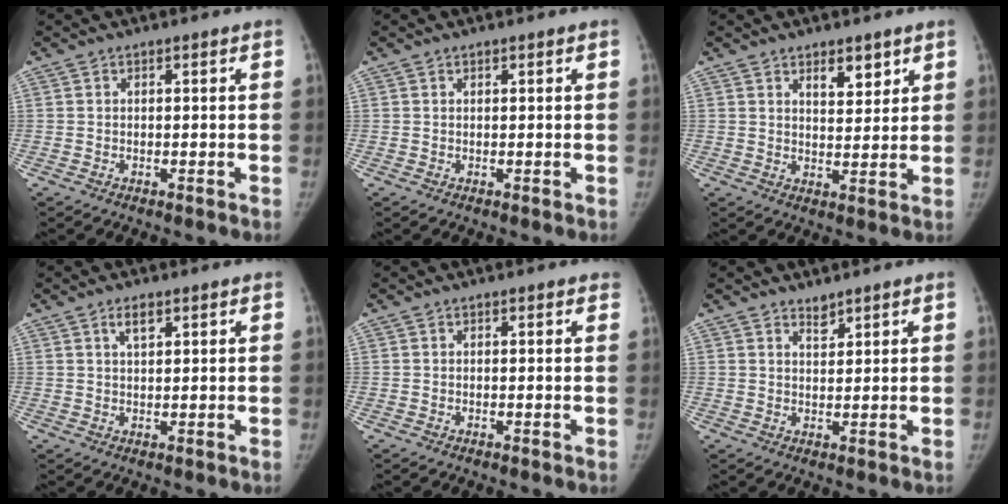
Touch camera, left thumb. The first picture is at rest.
{"total": 0.0}
{"total": 5.3, "force": [3.3, 2.5, 3.3], "torque": [-0.027, -0.023, 0.052]}
{"total": 2.6, "force": [1.5, 1.1, 1.9], "torque": [-0.029, -0.006, 0.028]}
{"total": 0.7, "force": [0.6, 0.3, 0.3], "torque": [0.000, 0.000, 0.003]}
{"total": 1.8, "force": [1.6, 0.6, 0.5], "torque": [0.003, -0.015, 0.027]}